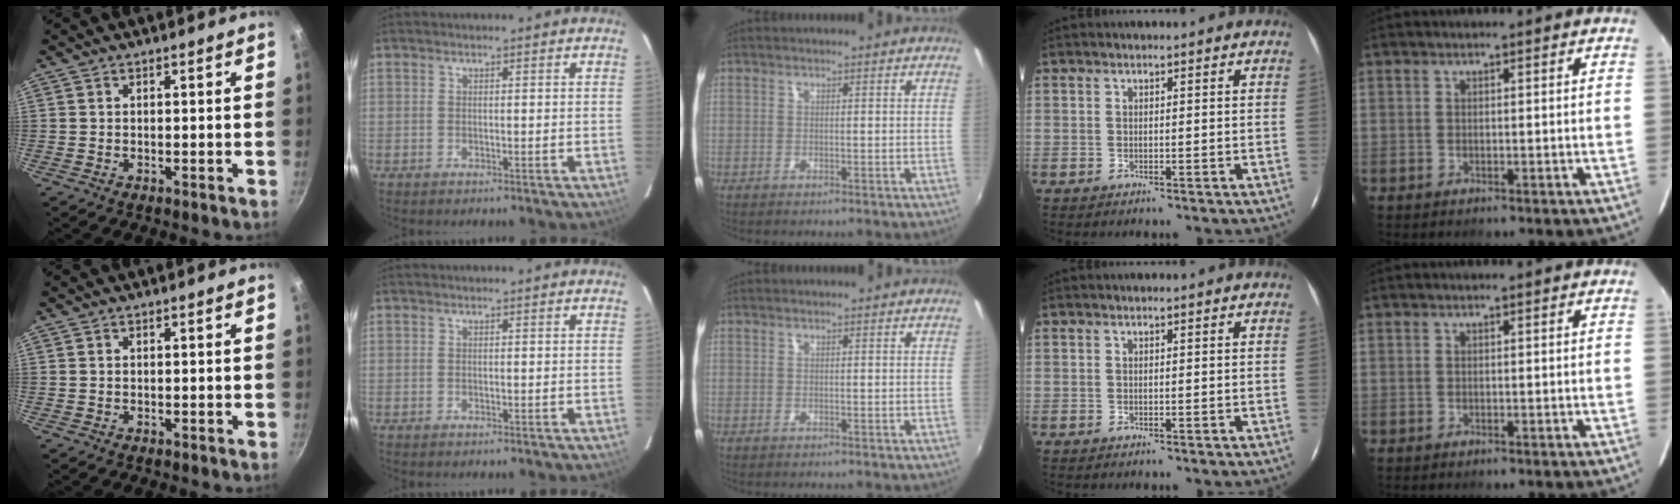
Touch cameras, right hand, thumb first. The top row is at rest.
{}